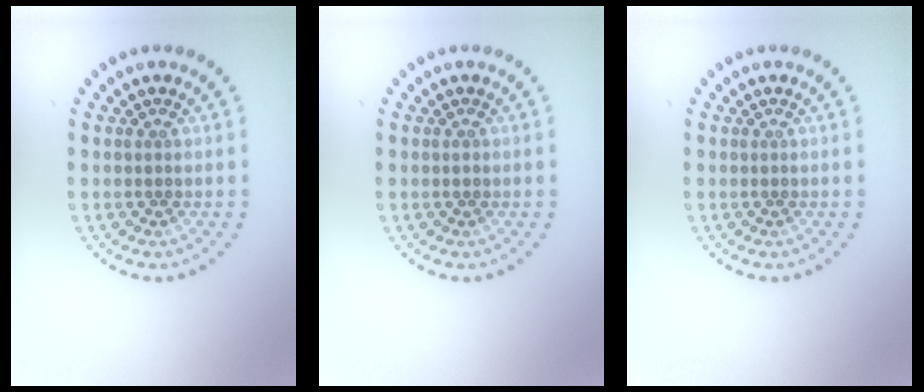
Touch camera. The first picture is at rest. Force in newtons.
{"total": 0.6, "press": 0.6, "slide": 0.1}
{"total": 0.0}